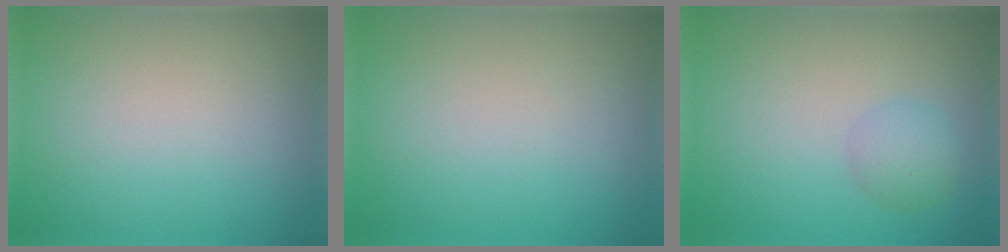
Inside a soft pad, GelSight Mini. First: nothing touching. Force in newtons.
{"total": 0.0}
{"total": 2.1, "press": 2.1, "slide": 0.1}